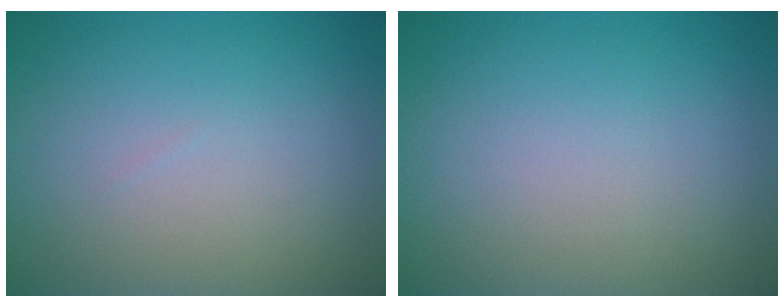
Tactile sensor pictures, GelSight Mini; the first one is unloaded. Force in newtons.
{"total": 0.0}